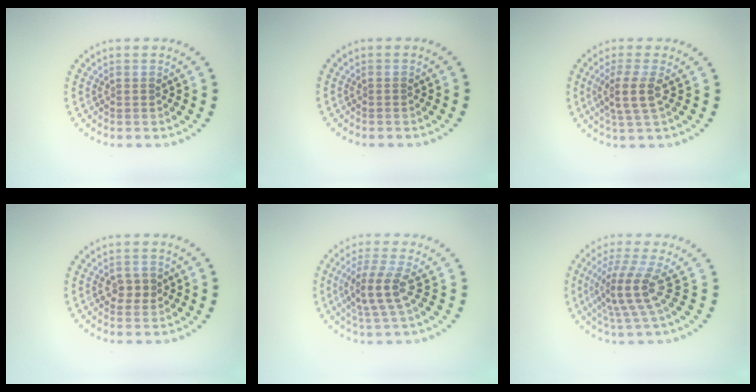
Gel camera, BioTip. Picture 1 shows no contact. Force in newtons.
{"total": 0.0}
{"total": 2.8, "press": 2.3, "slide": 1.6}
{"total": 1.9, "press": 1.9, "slide": 0.1}
{"total": 3.6, "press": 3.1, "slide": 1.8}
{"total": 4.1, "press": 2.9, "slide": 2.9}